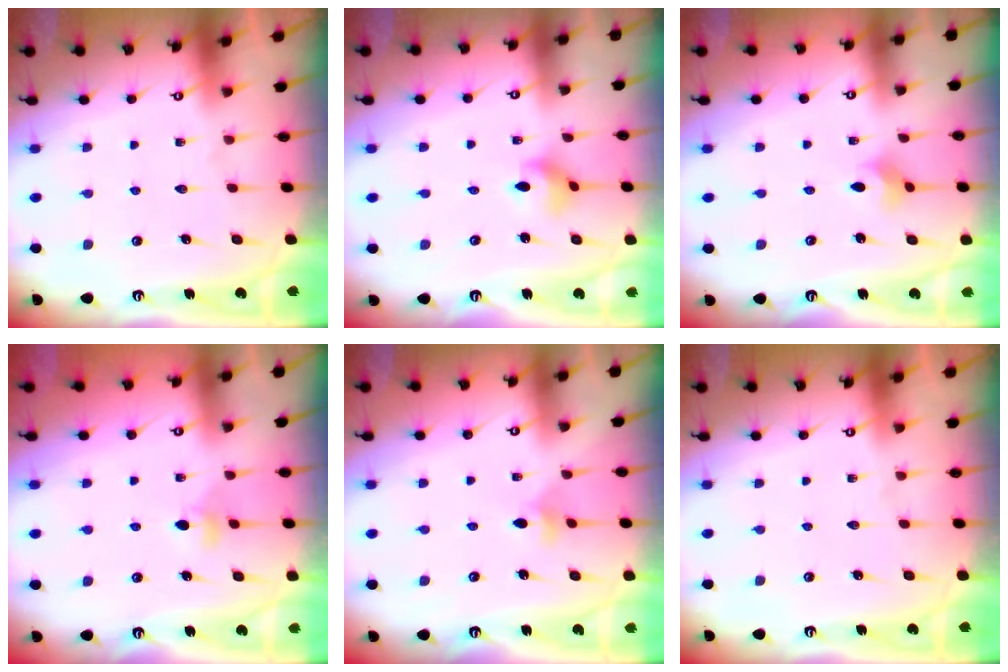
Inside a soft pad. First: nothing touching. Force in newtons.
{"total": 3.5, "press": 3.4, "slide": 0.8}
{"total": 2.8, "press": 2.7, "slide": 0.7}
{"total": 3.7, "press": 3.6, "slide": 0.7}
{"total": 5.0, "press": 4.9, "slide": 0.9}
{"total": 0.0}